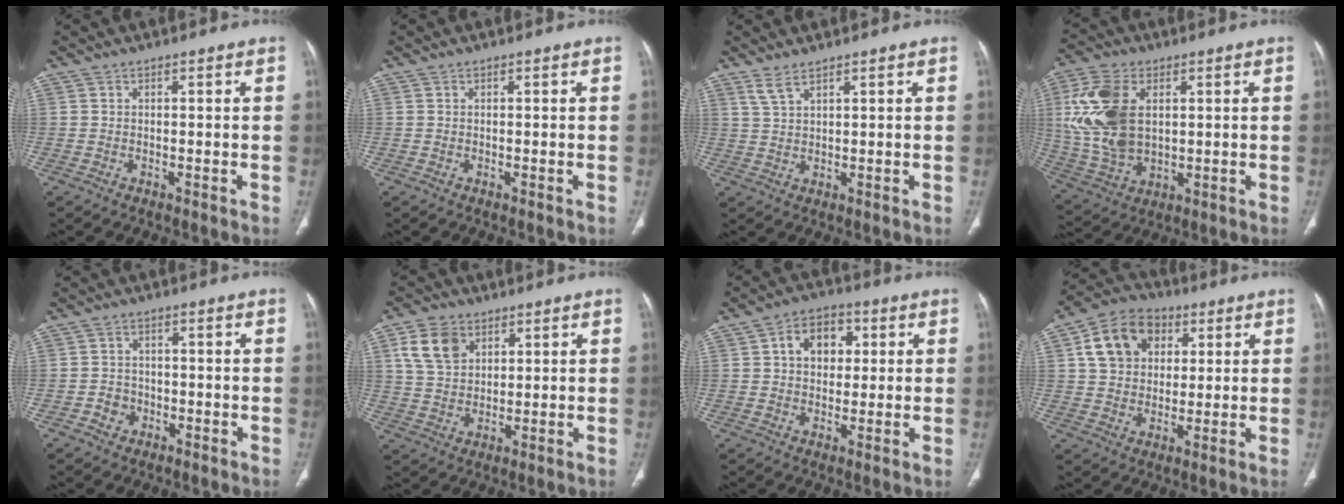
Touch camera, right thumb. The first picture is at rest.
{"total": 0.0}
{"total": 2.8, "force": [2.2, 0.6, 1.6], "torque": [-0.040, -0.005, 0.053]}
{"total": 16.1, "force": [3.1, 10.1, 12.1], "torque": [-0.250, -0.006, 0.069]}
{"total": 3.3, "force": [-1.4, 2.9, 0.9], "torque": [0.002, 0.017, -0.024]}
{"total": 8.5, "force": [3.8, 6.1, 4.7], "torque": [-0.071, -0.008, 0.077]}
{"total": 8.6, "force": [2.1, 6.2, 5.5], "torque": [-0.055, 0.006, 0.027]}
{"total": 12.9, "force": [4.0, 10.0, 7.1], "torque": [-0.104, 0.005, 0.062]}